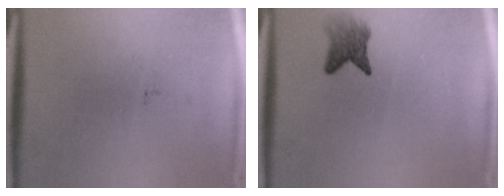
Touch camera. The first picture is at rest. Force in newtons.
{"total": 3.1}